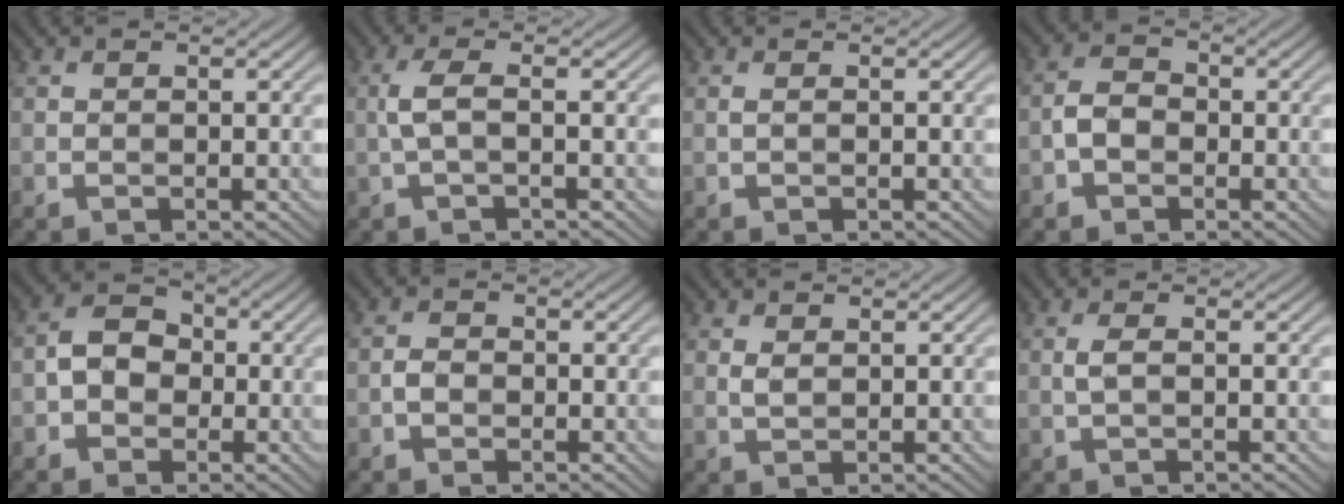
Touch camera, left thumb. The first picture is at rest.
{"total": 2.8, "force": [-0.2, 0.6, 2.8], "torque": [-0.062, 0.008, -0.008]}
{"total": 0.5, "force": [0.1, 0.1, 0.5], "torque": [-0.014, 0.002, 0.001]}
{"total": 3.1, "force": [-1.2, 2.3, 1.6], "torque": [-0.032, 0.005, -0.031]}
{"total": 4.3, "force": [-0.8, 3.5, 2.3], "torque": [-0.039, 0.007, -0.021]}
{"total": 1.7, "force": [-0.6, 1.3, 0.8], "torque": [-0.017, 0.001, -0.017]}
{"total": 1.7, "force": [0.8, 1.1, 1.1], "torque": [-0.030, 0.000, 0.016]}
{"total": 1.5, "force": [0.1, 0.5, 1.5], "torque": [-0.038, 0.005, 0.001]}